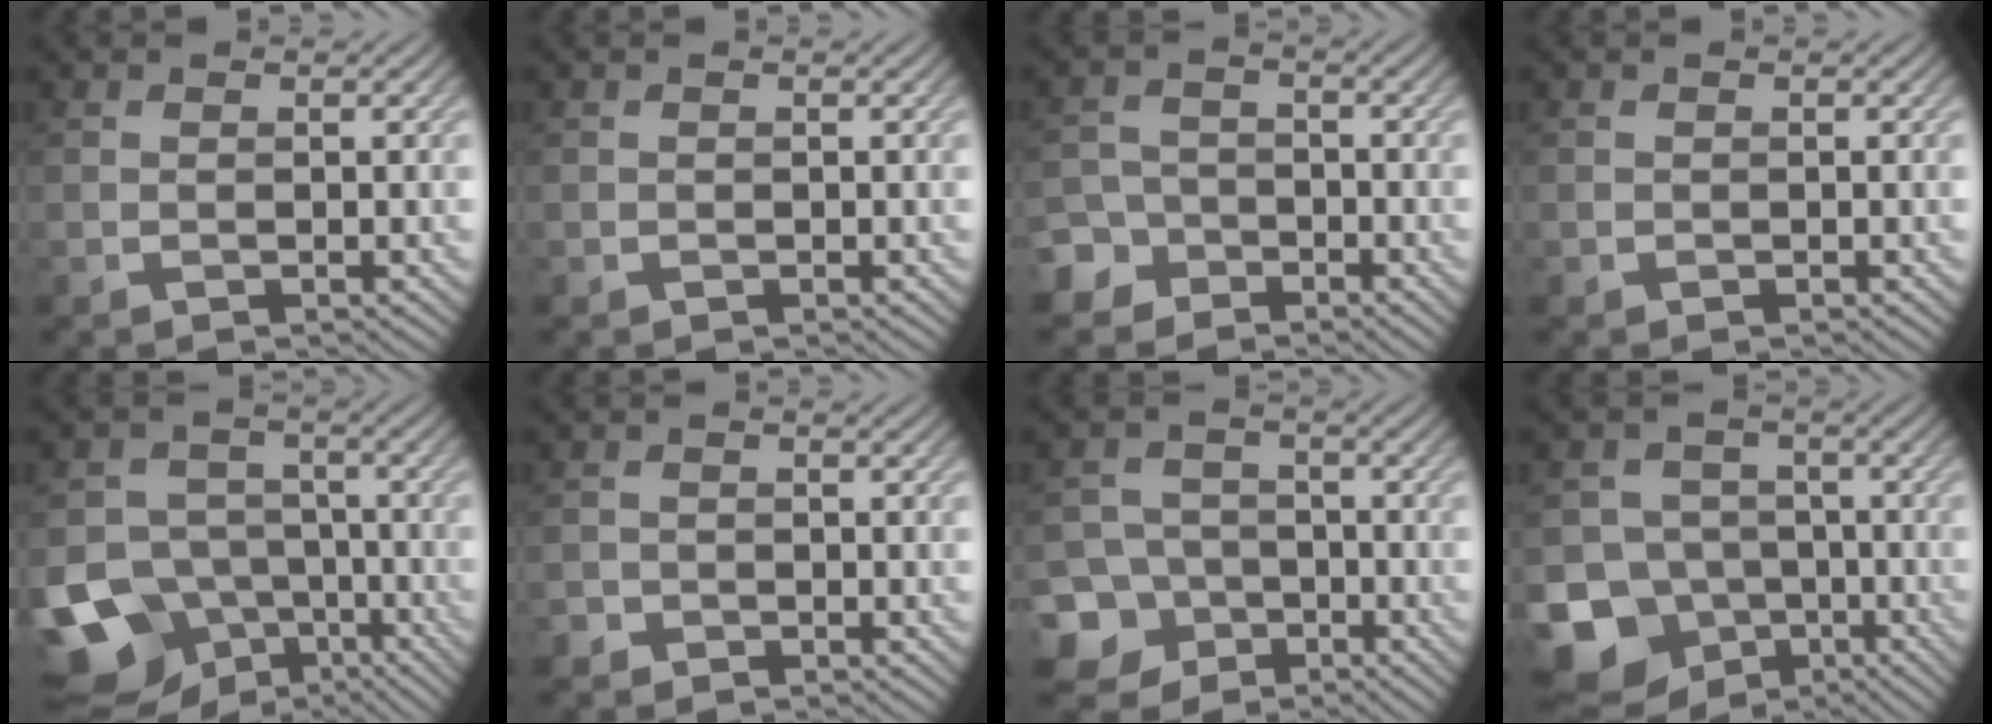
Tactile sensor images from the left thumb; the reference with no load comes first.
{"total": 0.0}
{"total": 5.1, "force": [-3.7, 3.5, 0.8], "torque": [-0.003, -0.003, -0.080]}
{"total": 0.0}
{"total": 15.0, "force": [-8.7, 11.0, 5.4], "torque": [-0.143, -0.042, -0.135]}
{"total": 1.5, "force": [-1.0, 1.0, 0.0], "torque": [0.006, 0.000, -0.022]}
{"total": 9.7, "force": [-5.1, 7.9, 2.4], "torque": [-0.066, -0.026, -0.112]}
{"total": 12.8, "force": [-6.9, 10.1, 3.6], "torque": [-0.096, -0.034, -0.132]}